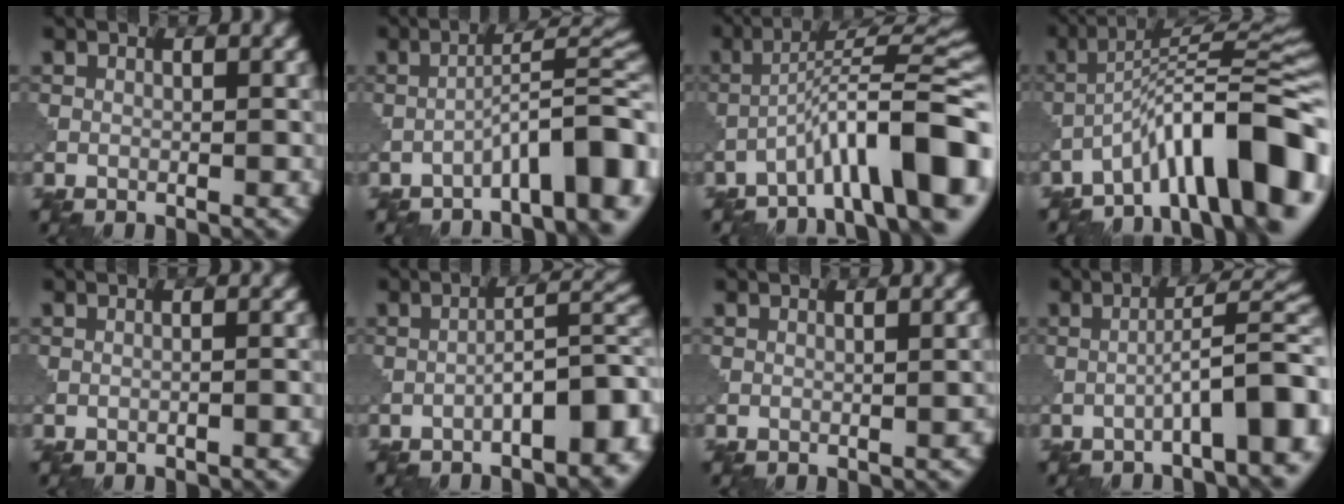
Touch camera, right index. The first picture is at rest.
{"total": 8.0, "force": [-4.3, 1.7, 6.5], "torque": [-0.088, 0.021, -0.069]}
{"total": 11.5, "force": [-5.8, 2.2, 9.7], "torque": [-0.136, 0.020, -0.090]}
{"total": 11.7, "force": [-6.8, 2.4, 9.2], "torque": [-0.127, 0.022, -0.112]}
{"total": 1.2, "force": [-0.6, 0.4, 1.0], "torque": [-0.009, 0.004, -0.018]}
{"total": 7.7, "force": [-2.8, 2.7, 6.7], "torque": [-0.087, 0.011, -0.039]}
{"total": 0.9, "force": [-0.5, 0.3, 0.7], "torque": [-0.010, 0.002, -0.005]}
{"total": 8.3, "force": [-3.2, 1.8, 7.4], "torque": [-0.093, 0.021, -0.050]}